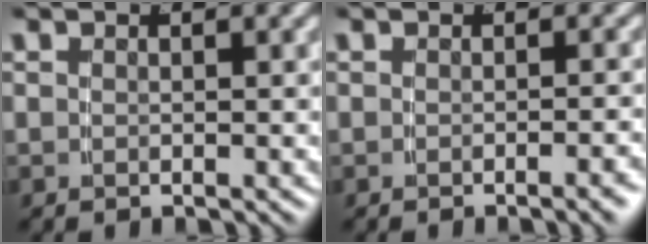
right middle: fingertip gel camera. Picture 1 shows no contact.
{"total": 1.2, "force": [-0.9, -0.3, 0.8], "torque": [-0.009, 0.010, -0.018]}